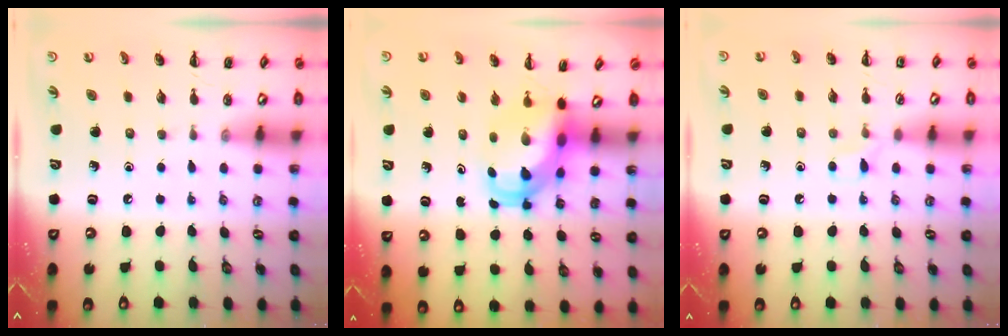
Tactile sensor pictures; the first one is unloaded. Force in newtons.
{"total": 5.4, "press": 5.2, "slide": 1.5}
{"total": 4.6, "press": 4.2, "slide": 1.6}